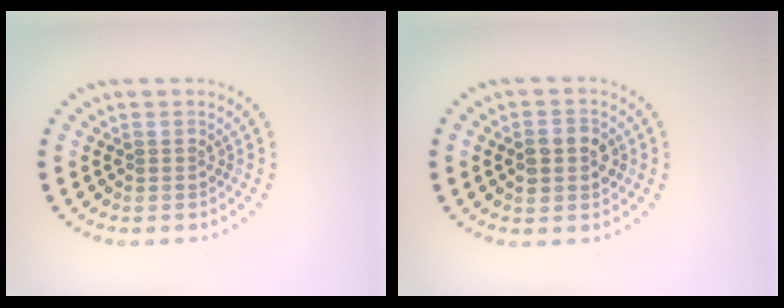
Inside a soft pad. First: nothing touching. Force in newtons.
{"total": 3.5, "press": 3.5, "slide": 0.1}